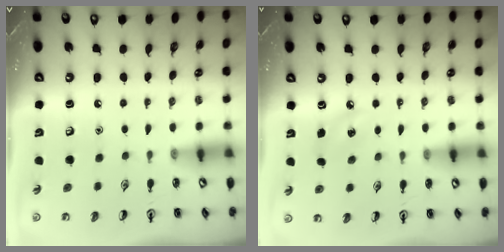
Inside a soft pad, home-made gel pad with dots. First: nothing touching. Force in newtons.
{"total": 5.4, "press": 5.1, "slide": 1.7}